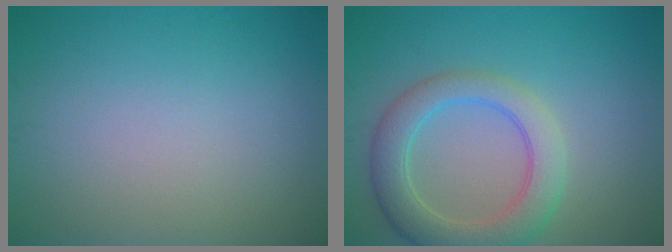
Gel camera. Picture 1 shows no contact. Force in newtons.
{"total": 5.2, "press": 5.1, "slide": 0.5}